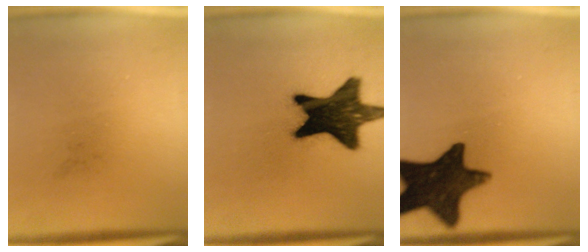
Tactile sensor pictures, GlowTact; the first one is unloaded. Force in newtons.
{"total": 17.6}
{"total": 15.8}